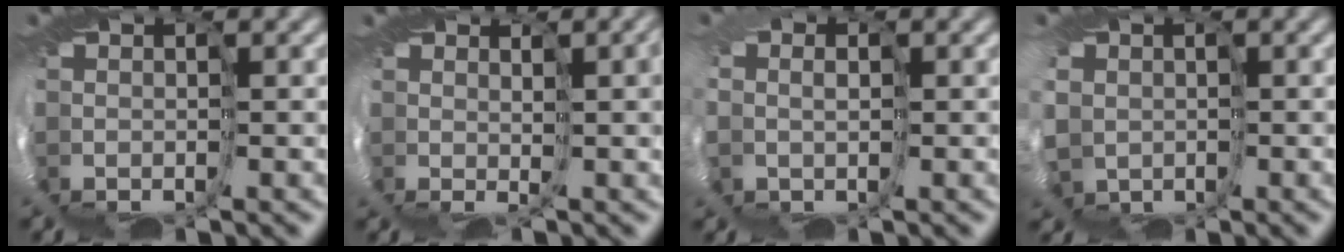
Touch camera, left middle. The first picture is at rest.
{"total": 3.8, "force": [1.3, 0.8, 3.4], "torque": [-0.053, 0.005, 0.018]}
{"total": 6.6, "force": [-0.2, 5.3, 3.8], "torque": [-0.098, -0.008, -0.017]}
{"total": 9.9, "force": [-1.4, 8.3, 5.2], "torque": [-0.151, -0.030, -0.041]}